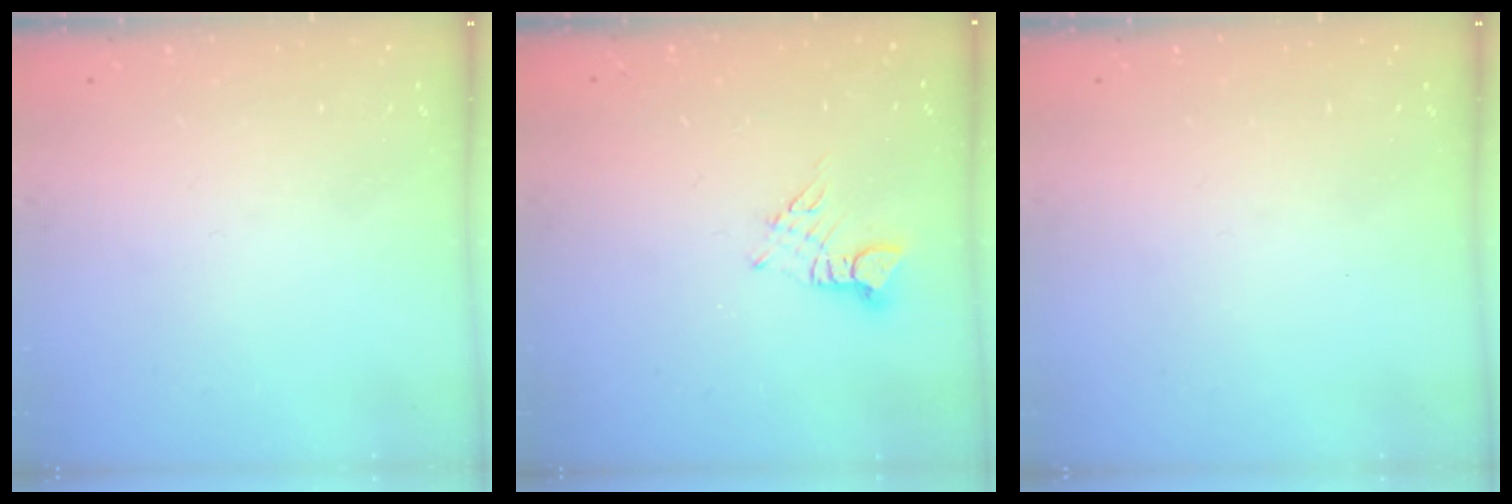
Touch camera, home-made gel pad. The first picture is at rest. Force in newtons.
{"total": 2.5, "press": 2.5, "slide": 0.3}
{"total": 0.0}